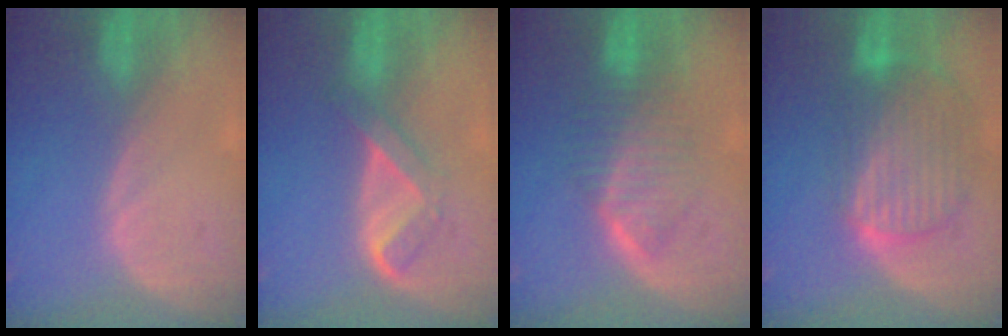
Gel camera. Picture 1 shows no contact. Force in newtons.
{"total": 5.4, "press": 4.5, "slide": 3.1}
{"total": 6.5, "press": 6.4, "slide": 1.0}
{"total": 10.3, "press": 8.6, "slide": 5.6}